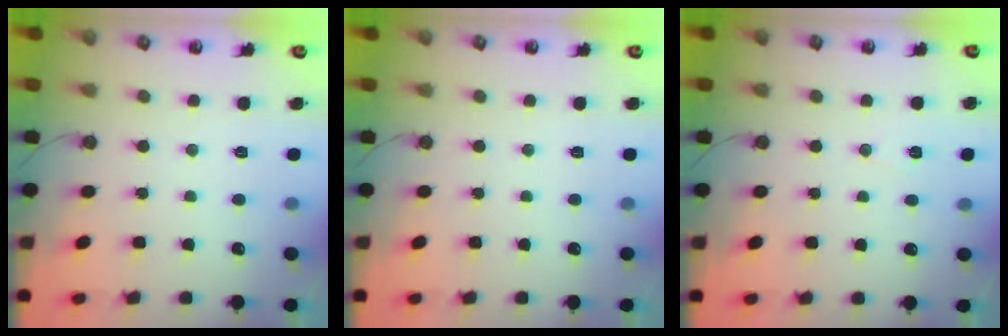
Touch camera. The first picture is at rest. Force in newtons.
{"total": 0.0}
{"total": 6.6, "press": 4.9, "slide": 4.4}